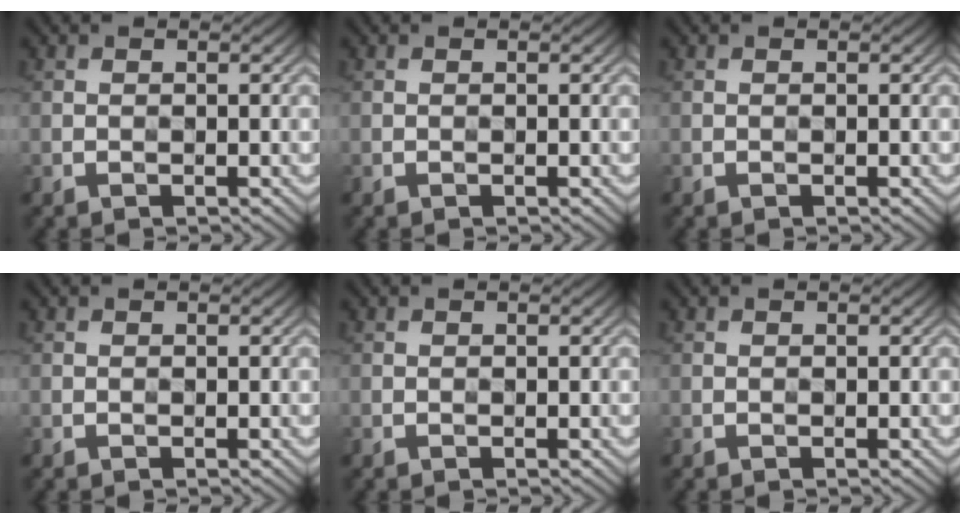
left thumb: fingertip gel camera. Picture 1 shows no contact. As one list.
[{"total": 0.0}, {"total": 0.0}, {"total": 0.0}, {"total": 0.0}, {"total": 0.0}]